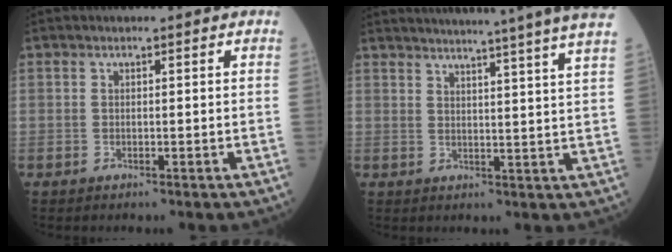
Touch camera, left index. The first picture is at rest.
{"total": 19.9, "force": [18.0, -2.6, 8.2], "torque": [-0.131, -0.054, 0.219]}